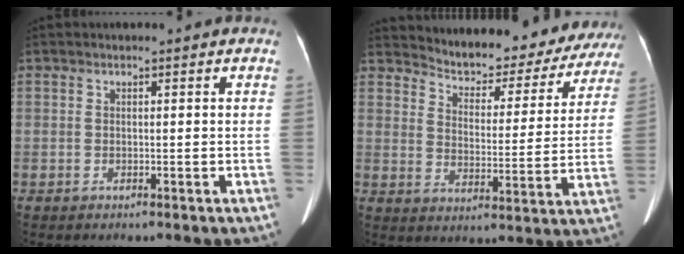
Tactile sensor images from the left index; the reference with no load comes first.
{"total": 17.9, "force": [16.8, 5.1, 3.8], "torque": [-0.036, -0.021, 0.201]}